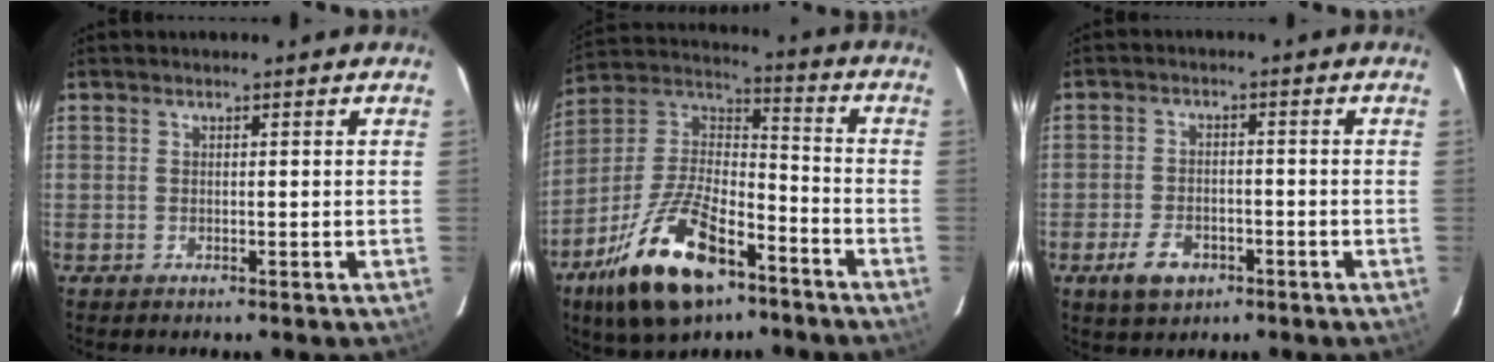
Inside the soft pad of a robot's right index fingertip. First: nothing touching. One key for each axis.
{"total": 21.1, "fx": -12.0, "fy": 9.5, "fz": 14.5, "tx": -0.294, "ty": -0.006, "tz": -0.207}
{"total": 6.1, "fx": -3.5, "fy": 3.6, "fz": 3.4, "tx": -0.084, "ty": -0.001, "tz": -0.059}